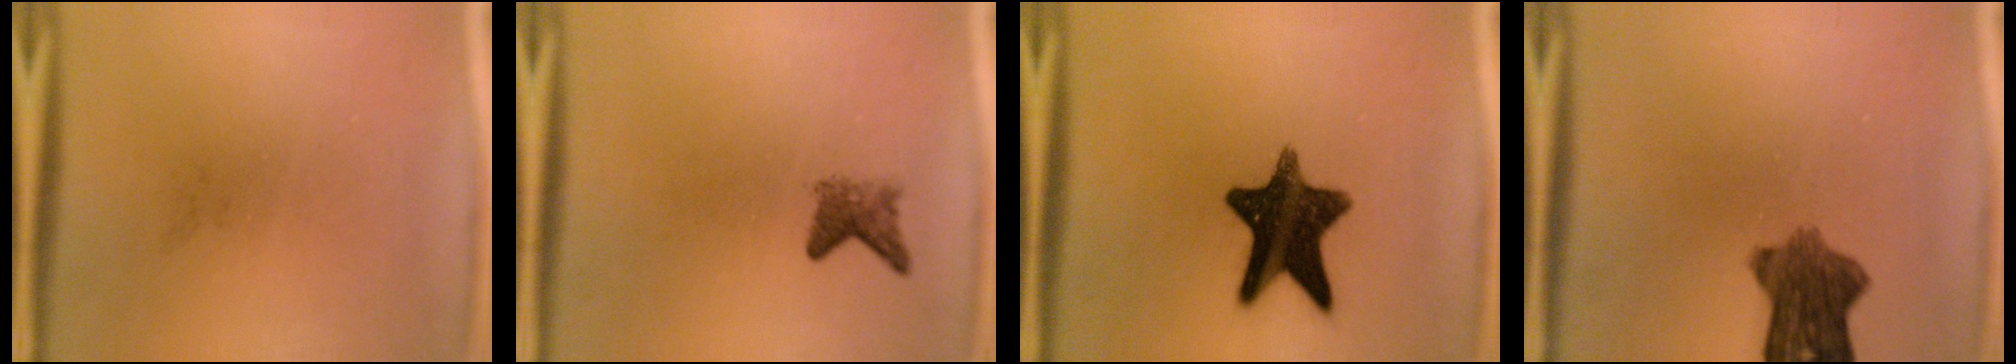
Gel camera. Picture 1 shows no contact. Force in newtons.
{"total": 2.3}
{"total": 13.5}
{"total": 8.0}